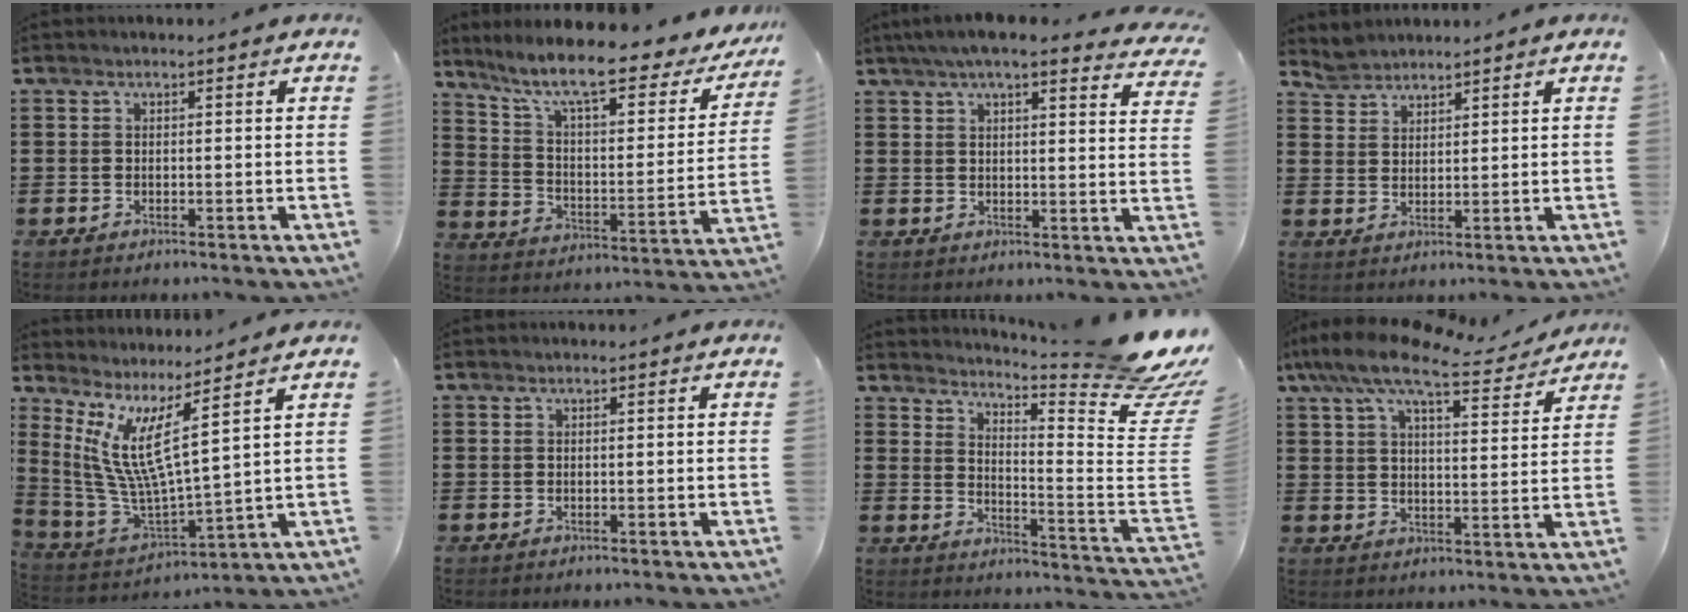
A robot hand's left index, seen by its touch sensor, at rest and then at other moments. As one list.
[{"total": 10.3, "force": [8.1, 1.0, 6.3], "torque": [-0.144, -0.053, 0.132]}, {"total": 5.6, "force": [4.8, 0.7, 3.0], "torque": [-0.072, -0.009, 0.085]}, {"total": 3.1, "force": [3.0, 0.9, -0.3], "torque": [-0.005, -0.002, 0.059]}, {"total": 8.5, "force": [4.4, 1.2, 7.2], "torque": [-0.177, -0.054, 0.071]}, {"total": 0.0}, {"total": 9.8, "force": [7.9, 0.9, 5.8], "torque": [-0.099, -0.075, 0.128]}, {"total": 10.8, "force": [8.6, 2.1, 6.1], "torque": [-0.132, -0.038, 0.146]}]